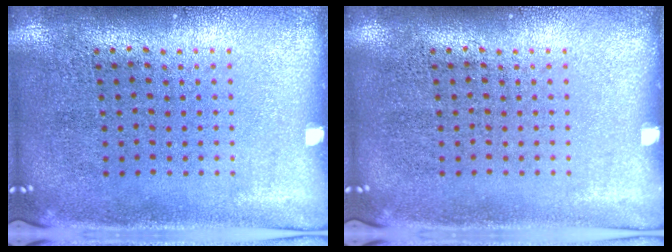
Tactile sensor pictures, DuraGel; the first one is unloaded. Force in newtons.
{"total": 0.0}